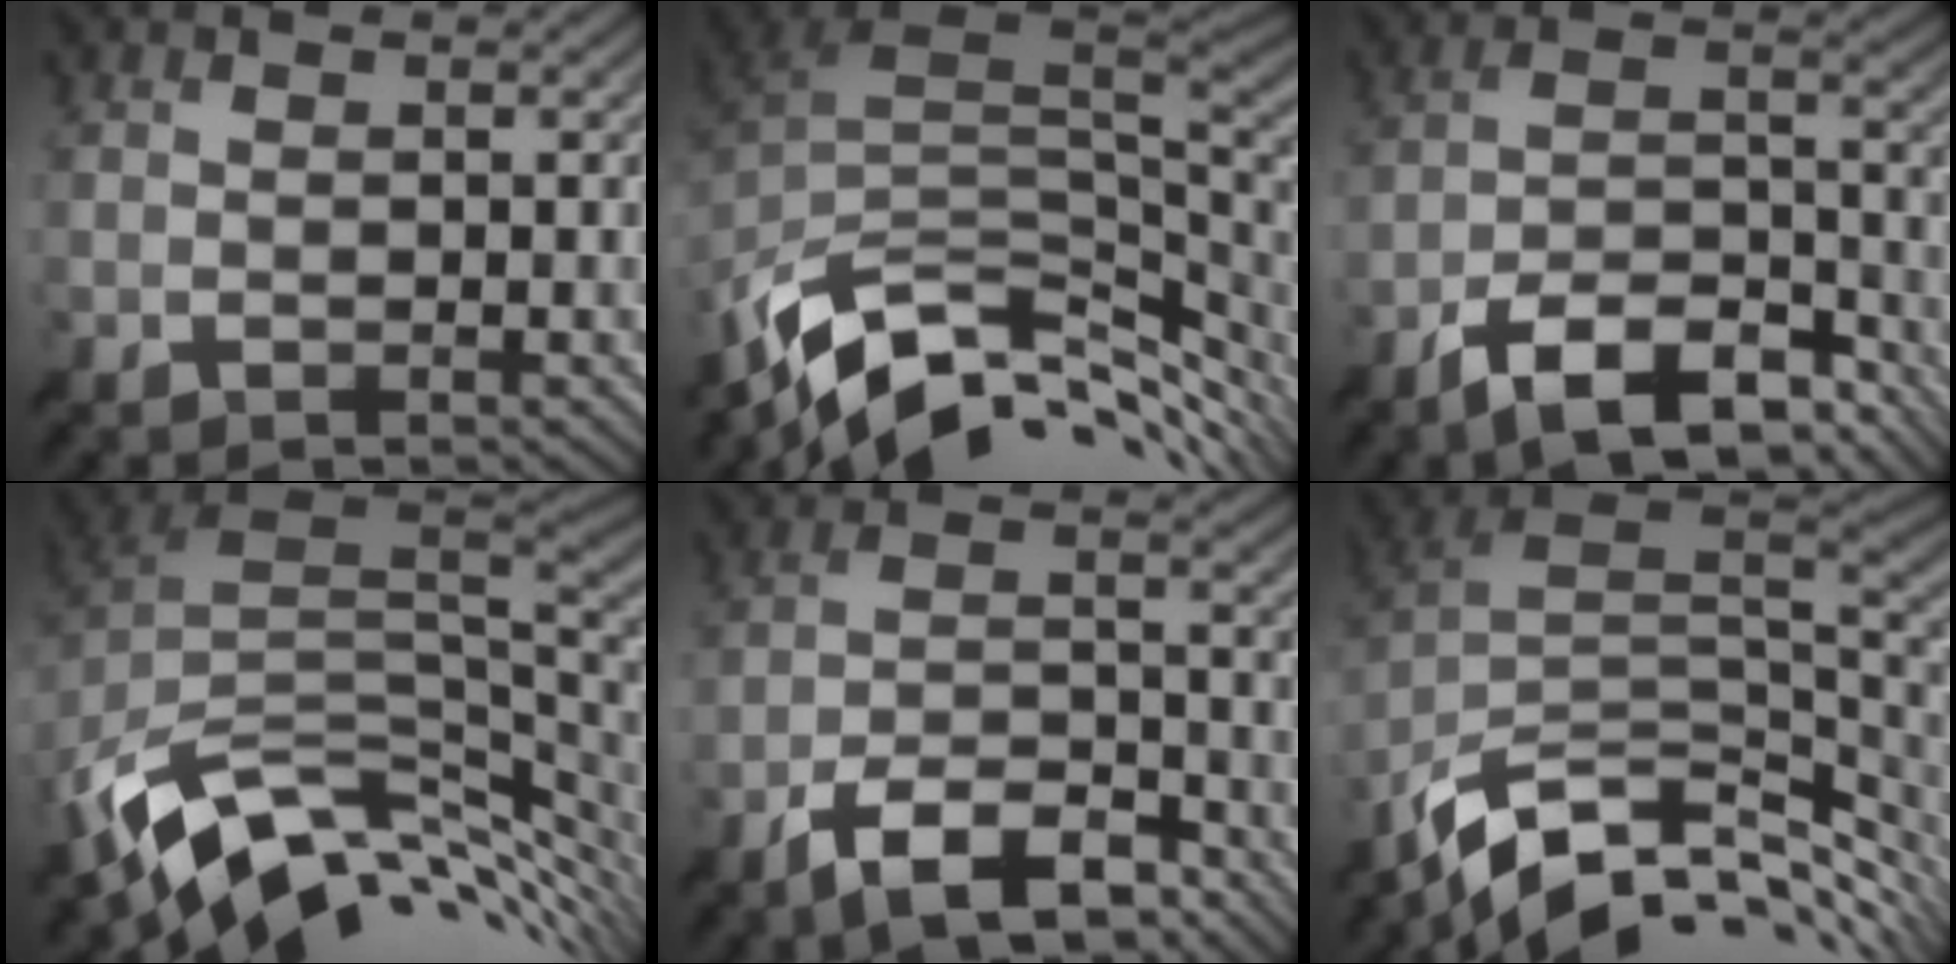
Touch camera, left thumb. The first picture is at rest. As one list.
[{"total": 13.1, "force": [-4.9, 7.4, 9.6], "torque": [-0.216, -0.024, -0.078]}, {"total": 12.3, "force": [-9.2, 4.0, 7.1], "torque": [-0.118, 0.001, -0.179]}, {"total": 13.5, "force": [-2.4, 8.5, 10.2], "torque": [-0.219, -0.025, -0.027]}, {"total": 10.3, "force": [-7.5, 3.4, 6.1], "torque": [-0.098, 0.001, -0.146]}, {"total": 12.9, "force": [-6.4, 6.7, 9.0], "torque": [-0.206, -0.013, -0.112]}]